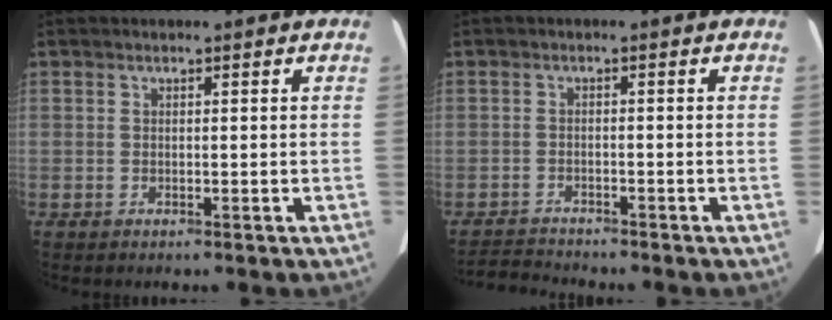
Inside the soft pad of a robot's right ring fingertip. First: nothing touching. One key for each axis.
{"total": 4.1, "fx": -4.1, "fy": -0.2, "fz": 0.2, "tx": -0.007, "ty": -0.019, "tz": -0.070}